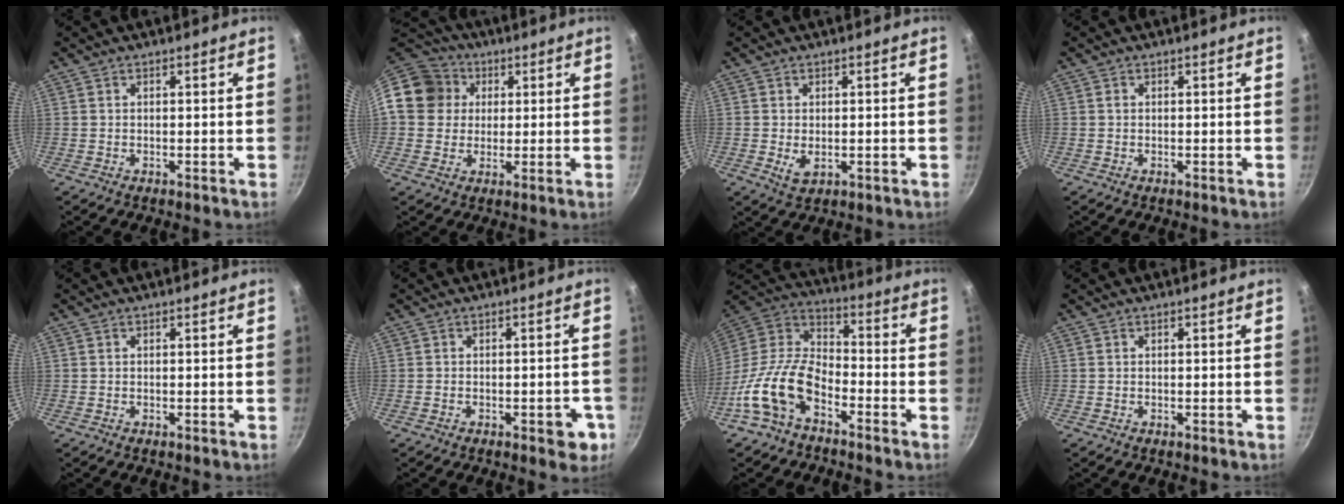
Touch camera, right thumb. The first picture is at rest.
{"total": 12.9, "force": [2.6, 11.5, 5.3], "torque": [-0.083, 0.026, 0.030]}
{"total": 3.1, "force": [-0.2, 2.1, 2.3], "torque": [-0.041, -0.007, 0.002]}
{"total": 0.6, "force": [0.1, 0.5, 0.2], "torque": [-0.003, 0.003, 0.000]}
{"total": 0.0}
{"total": 4.7, "force": [-1.9, 2.3, 3.7], "torque": [-0.025, 0.013, -0.021]}
{"total": 15.6, "force": [-7.8, 8.9, 10.2], "torque": [-0.183, 0.067, -0.176]}
{"total": 0.0}